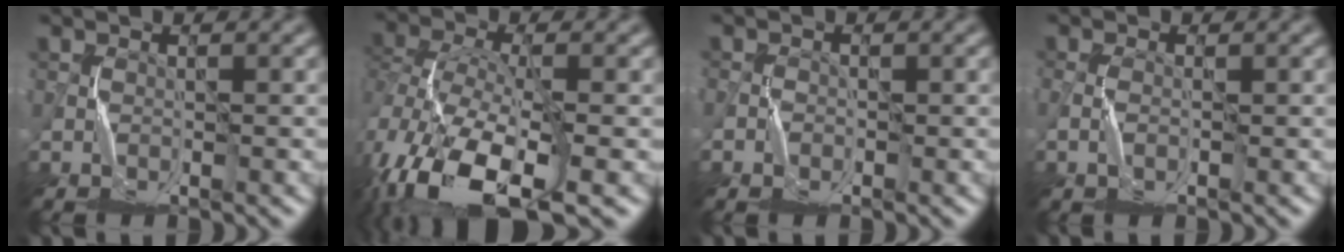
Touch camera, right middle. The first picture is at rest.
{"total": 13.5, "force": [-6.2, 6.5, 10.1], "torque": [-0.235, -0.030, -0.098]}
{"total": 1.1, "force": [-0.5, 0.8, 0.5], "torque": [-0.009, 0.002, -0.012]}
{"total": 1.7, "force": [-0.4, 0.8, 1.5], "torque": [-0.037, 0.003, -0.011]}